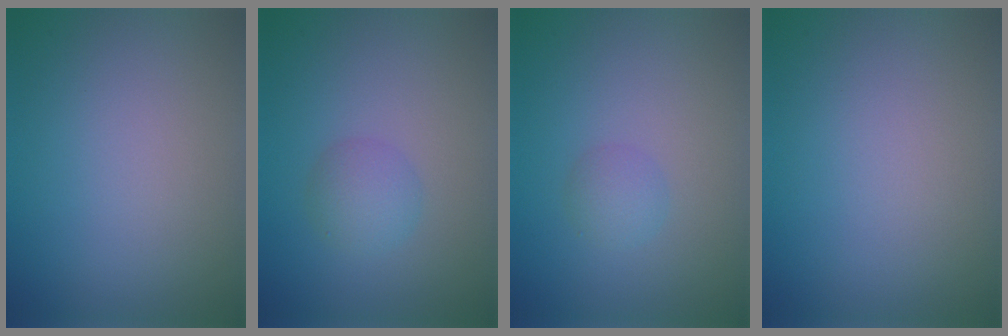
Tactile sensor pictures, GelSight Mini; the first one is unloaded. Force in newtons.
{"total": 2.2, "press": 2.2, "slide": 0.1}
{"total": 1.5, "press": 1.5, "slide": 0.1}
{"total": 0.0}